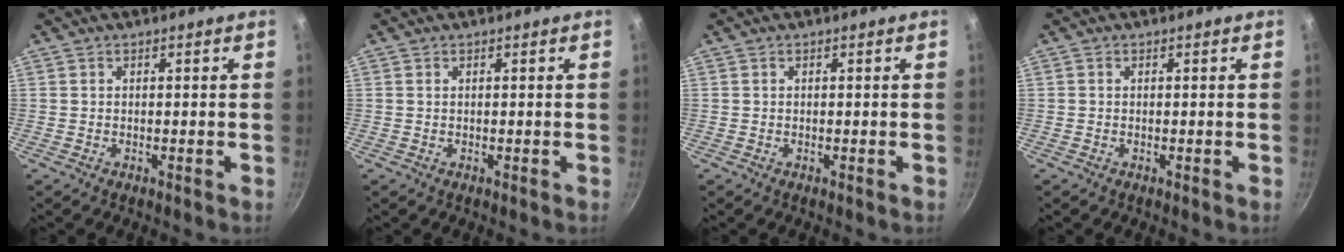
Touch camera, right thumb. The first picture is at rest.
{"total": 0.0}
{"total": 0.0}
{"total": 0.0}